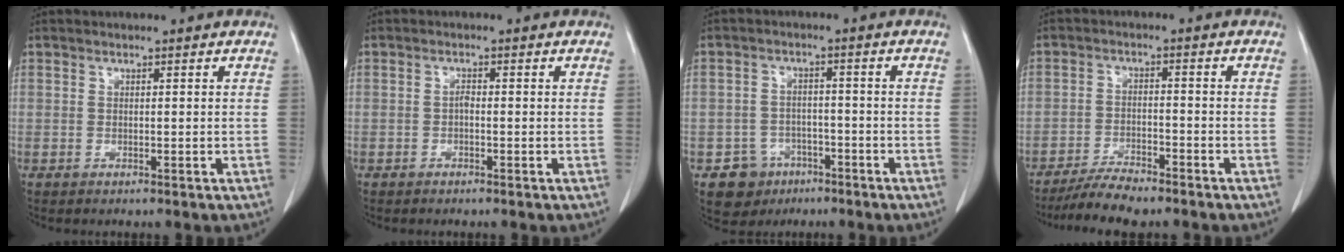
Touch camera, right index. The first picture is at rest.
{"total": 0.9, "force": [-0.3, 0.3, 0.7], "torque": [-0.014, 0.003, -0.007]}
{"total": 5.8, "force": [-3.2, 4.8, 0.6], "torque": [-0.005, 0.012, -0.044]}
{"total": 5.4, "force": [-5.0, 0.5, 1.9], "torque": [-0.034, -0.017, -0.091]}